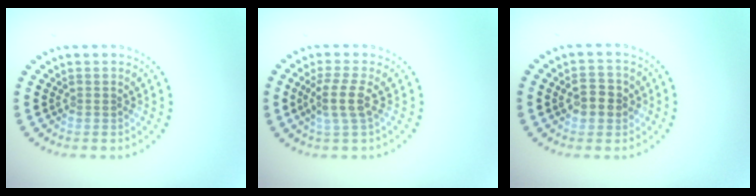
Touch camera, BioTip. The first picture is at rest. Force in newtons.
{"total": 2.7, "press": 2.3, "slide": 1.6}
{"total": 2.8, "press": 2.8, "slide": 0.3}